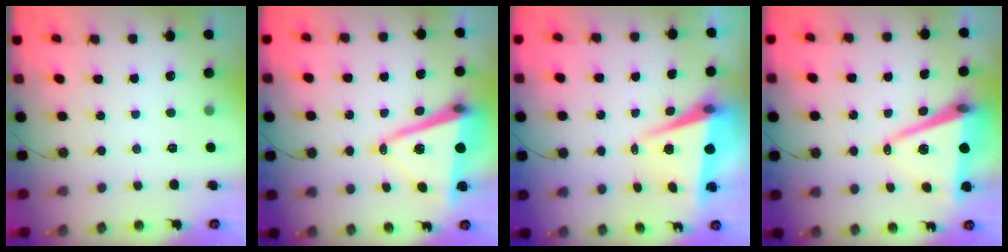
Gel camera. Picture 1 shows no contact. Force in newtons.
{"total": 12.7, "press": 12.1, "slide": 4.0}
{"total": 7.1, "press": 6.2, "slide": 3.5}
{"total": 12.1, "press": 11.4, "slide": 4.1}